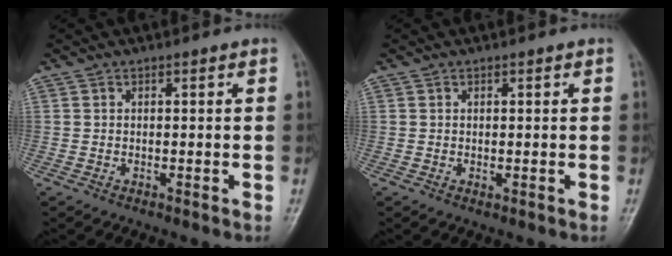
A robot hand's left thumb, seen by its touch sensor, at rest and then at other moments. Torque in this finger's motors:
{"motor_torque": [-0.10, -0.03, 0.13, 0.02, 0.00]}